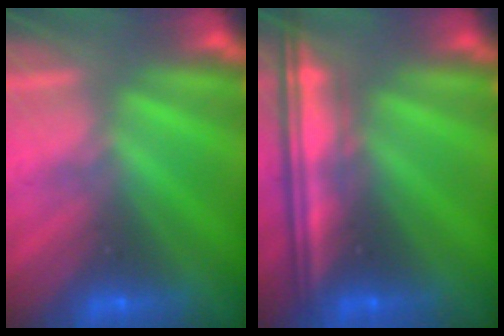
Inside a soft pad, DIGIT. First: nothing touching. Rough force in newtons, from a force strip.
{"total": 7.8}